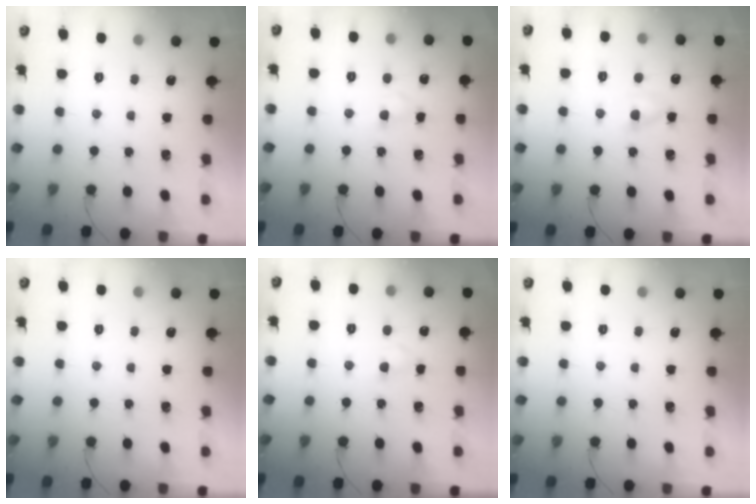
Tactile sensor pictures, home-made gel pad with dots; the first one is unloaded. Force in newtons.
{"total": 2.3, "press": 2.0, "slide": 1.0}
{"total": 2.8, "press": 2.6, "slide": 1.1}
{"total": 0.0}
{"total": 2.3, "press": 2.0, "slide": 1.0}
{"total": 0.0}